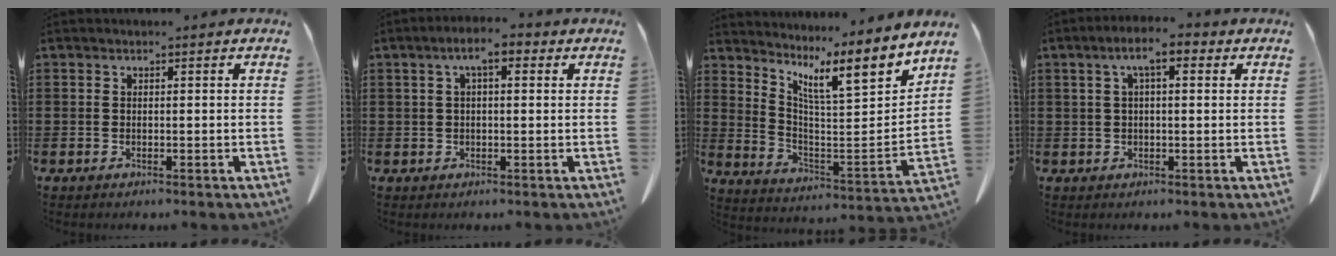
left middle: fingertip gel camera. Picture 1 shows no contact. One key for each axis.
{"total": 4.5, "fx": 1.8, "fy": 1.2, "fz": 4.0, "tx": -0.080, "ty": 0.010, "tz": 0.029}
{"total": 9.3, "fx": 7.2, "fy": 1.1, "fz": 5.9, "tx": -0.110, "ty": -0.072, "tz": 0.107}
{"total": 5.3, "fx": 2.3, "fy": 1.3, "fz": 4.7, "tx": -0.094, "ty": 0.011, "tz": 0.037}